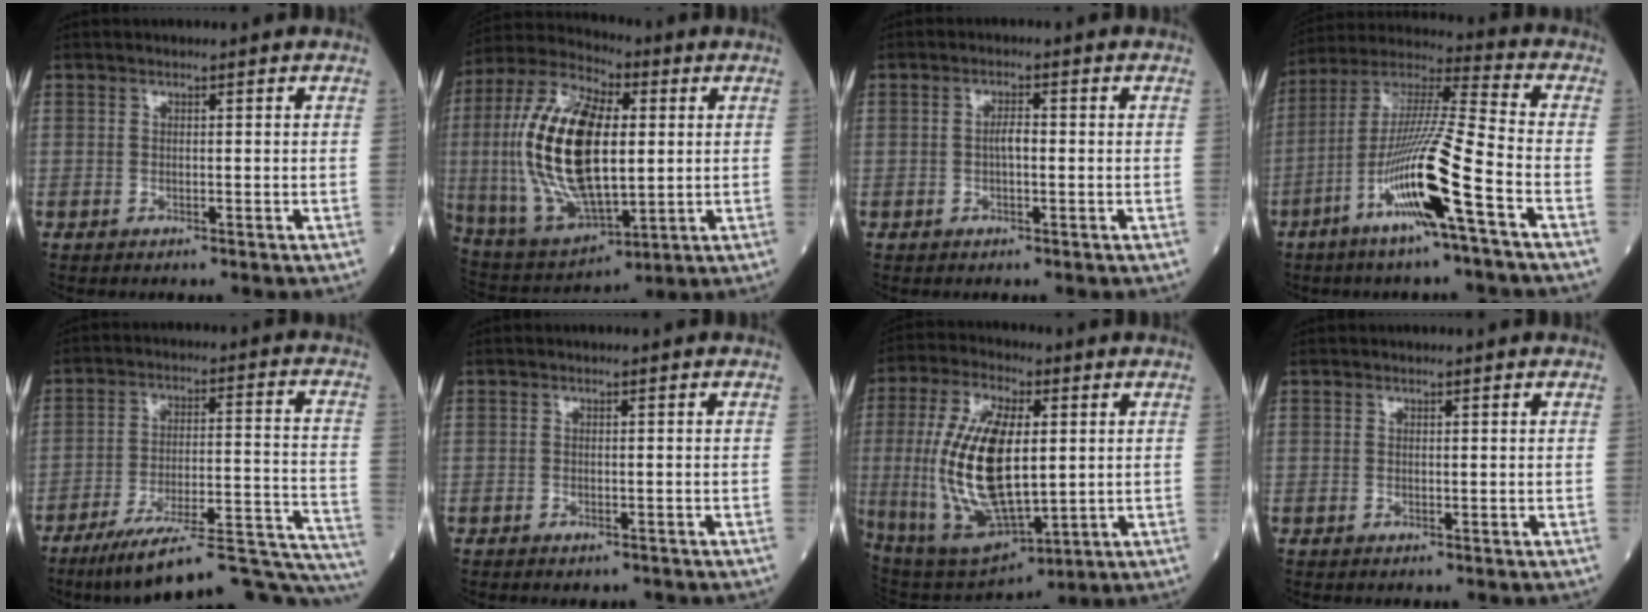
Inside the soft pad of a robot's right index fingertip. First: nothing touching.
{"total": 21.7, "force": [1.5, 8.9, 19.8], "torque": [-0.414, 0.010, 0.032]}
{"total": 2.1, "force": [-0.1, 0.6, 2.1], "torque": [-0.036, 0.004, -0.003]}
{"total": 15.5, "force": [-6.3, -0.5, 14.2], "torque": [-0.283, -0.005, -0.123]}
{"total": 25.5, "force": [-22.3, 2.2, 12.1], "torque": [-0.091, 0.023, -0.310]}
{"total": 1.0, "force": [-0.8, 0.4, 0.4], "torque": [-0.004, 0.000, -0.008]}
{"total": 18.6, "force": [0.8, 7.0, 17.2], "torque": [-0.355, -0.004, 0.028]}
{"total": 0.0}